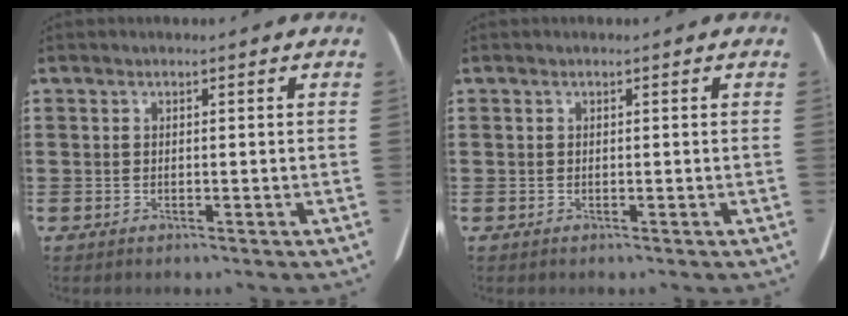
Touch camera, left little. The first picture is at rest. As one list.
[{"total": 0.0}]